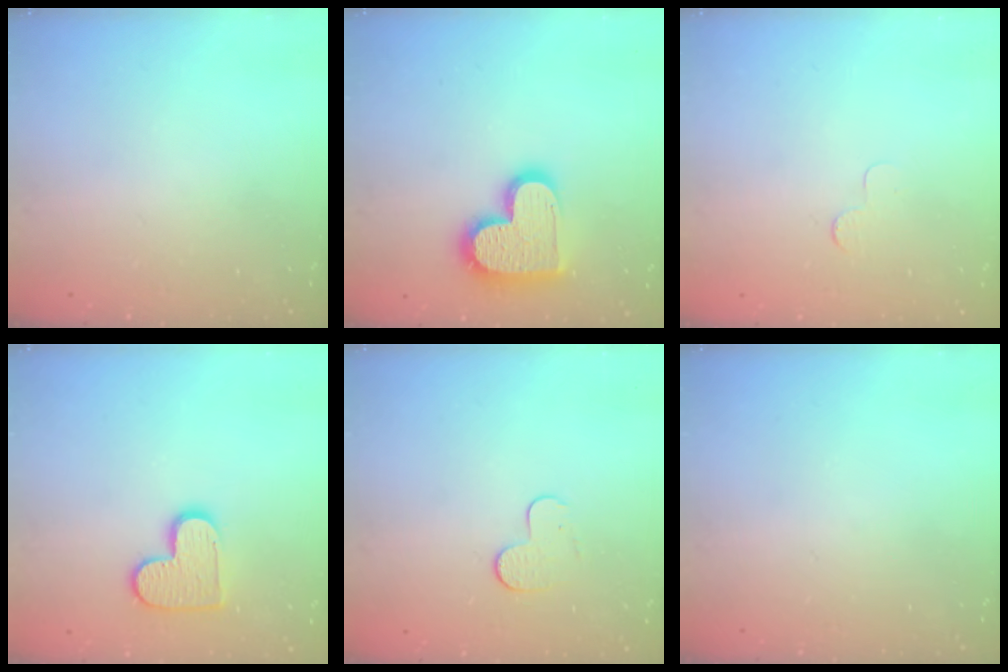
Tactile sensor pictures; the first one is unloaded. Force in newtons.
{"total": 16.0, "press": 16.0, "slide": 1.1}
{"total": 2.5, "press": 2.5, "slide": 0.2}
{"total": 11.4, "press": 11.3, "slide": 0.6}
{"total": 6.2, "press": 6.1, "slide": 0.6}
{"total": 0.0}